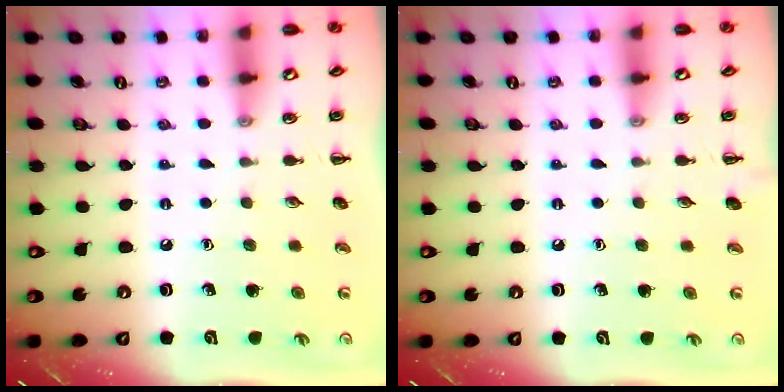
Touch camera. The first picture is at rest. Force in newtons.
{"total": 0.0}